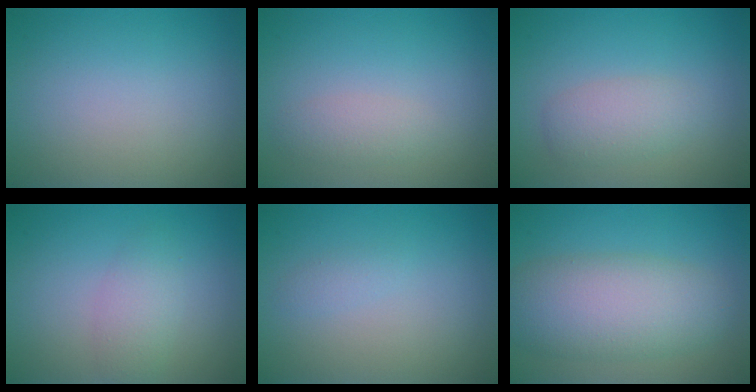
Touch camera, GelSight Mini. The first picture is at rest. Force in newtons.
{"total": 1.5, "press": 1.5, "slide": 0.1}
{"total": 2.6, "press": 2.6, "slide": 0.3}
{"total": 2.2, "press": 2.2, "slide": 0.1}
{"total": 0.8, "press": 0.7, "slide": 0.1}
{"total": 7.1, "press": 7.1, "slide": 0.1}